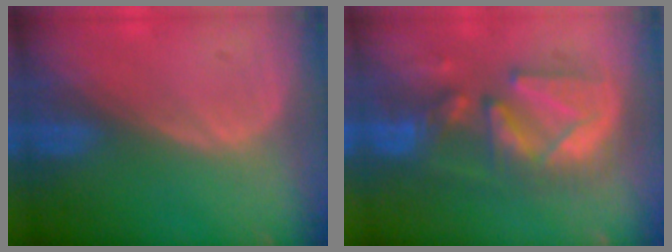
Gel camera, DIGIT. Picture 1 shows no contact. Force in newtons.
{"total": 10.0, "press": 9.8, "slide": 1.7}